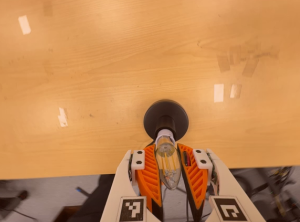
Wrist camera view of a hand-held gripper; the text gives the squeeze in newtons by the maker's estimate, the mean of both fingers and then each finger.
{"total": 19.3, "left": 19.9, "right": 18.7}